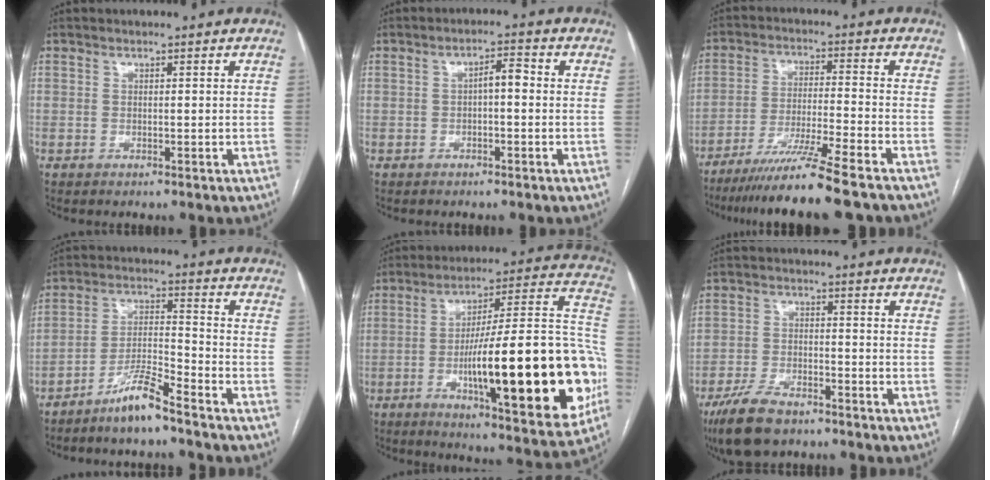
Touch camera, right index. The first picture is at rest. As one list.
[{"total": 3.0, "force": [-0.2, 0.9, 2.8], "torque": [-0.043, 0.014, -0.003]}, {"total": 13.1, "force": [-10.6, -1.4, 7.6], "torque": [-0.120, -0.035, -0.173]}, {"total": 7.2, "force": [-5.8, 0.2, 4.2], "torque": [-0.083, -0.011, -0.114]}, {"total": 30.0, "force": [-6.5, 4.9, 28.9], "torque": [-0.353, 0.010, -0.091]}, {"total": 8.8, "force": [-6.5, 3.4, 4.7], "torque": [-0.098, -0.013, -0.120]}]